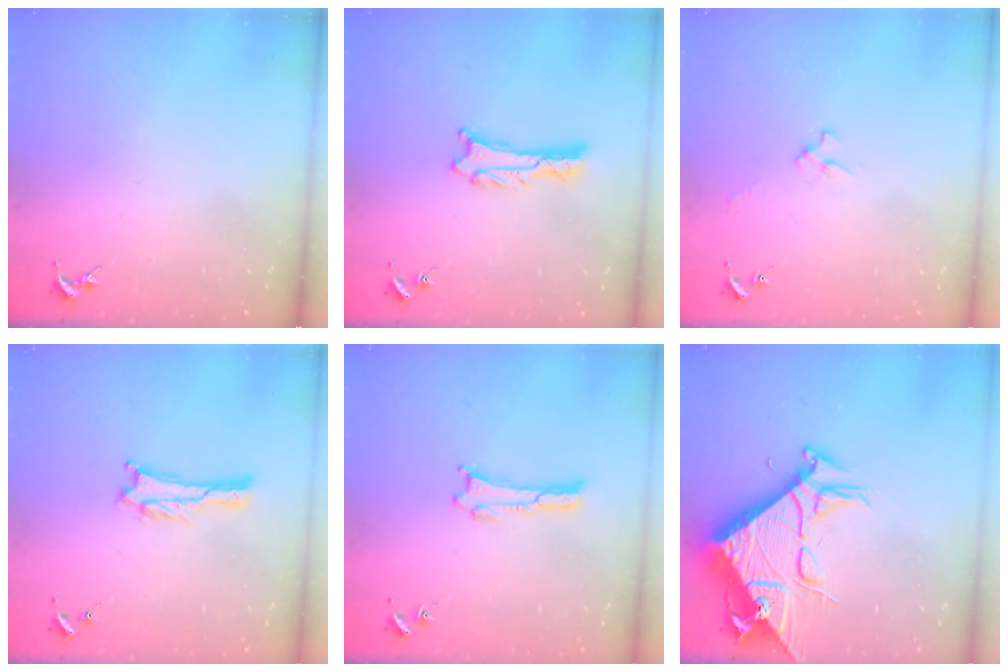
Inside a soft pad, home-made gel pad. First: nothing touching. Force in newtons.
{"total": 0.9, "press": 0.8, "slide": 0.1}
{"total": 2.4, "press": 2.4, "slide": 0.3}
{"total": 1.0, "press": 1.0, "slide": 0.1}
{"total": 0.0}
{"total": 9.8, "press": 9.8, "slide": 1.1}